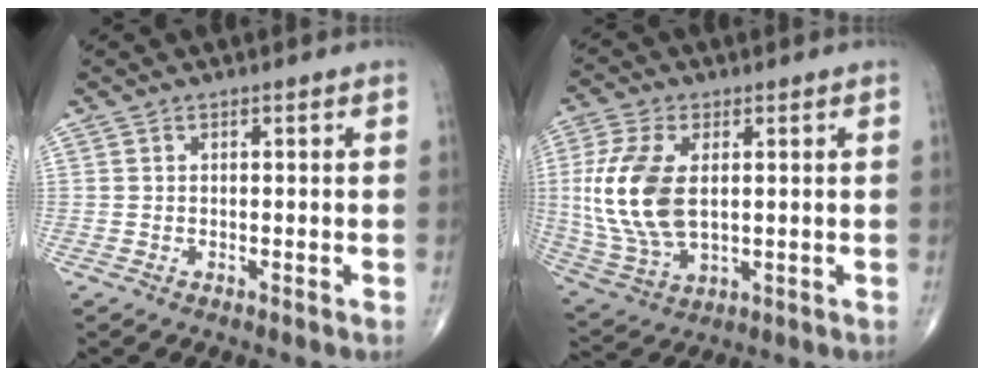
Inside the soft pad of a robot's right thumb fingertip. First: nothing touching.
{"total": 15.2, "force": [1.6, 8.4, 12.6], "torque": [-0.279, -0.011, 0.039]}